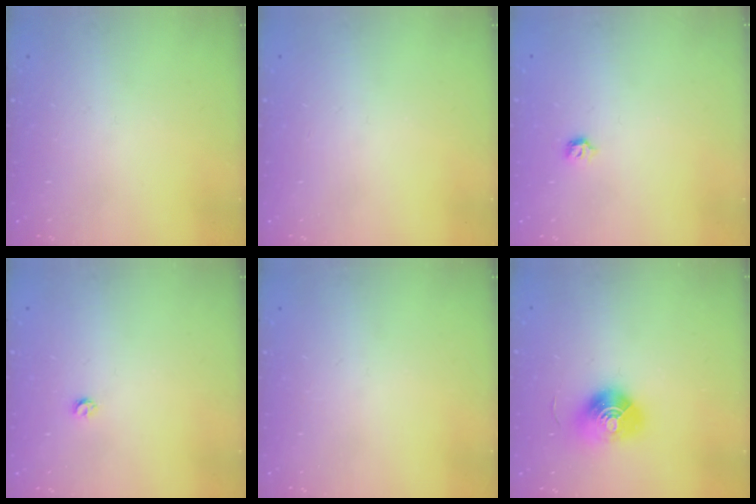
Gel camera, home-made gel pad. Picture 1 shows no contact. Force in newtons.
{"total": 0.0}
{"total": 4.0, "press": 3.9, "slide": 0.7}
{"total": 2.9, "press": 2.8, "slide": 0.5}
{"total": 0.0}
{"total": 10.4, "press": 10.4, "slide": 0.3}